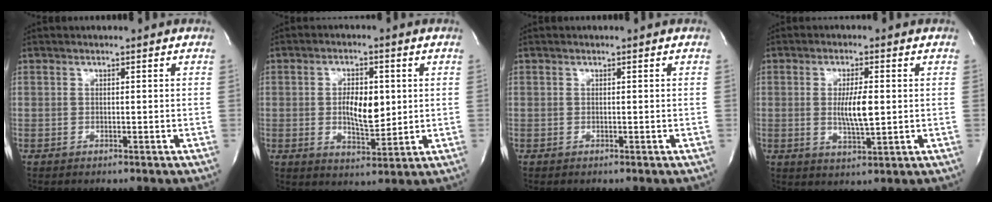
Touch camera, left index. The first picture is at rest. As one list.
[{"total": 6.5, "force": [0.2, 2.8, 5.9], "torque": [-0.098, -0.004, 0.006]}, {"total": 0.0}, {"total": 5.3, "force": [-0.2, 0.9, 5.2], "torque": [-0.096, -0.010, -0.003]}]